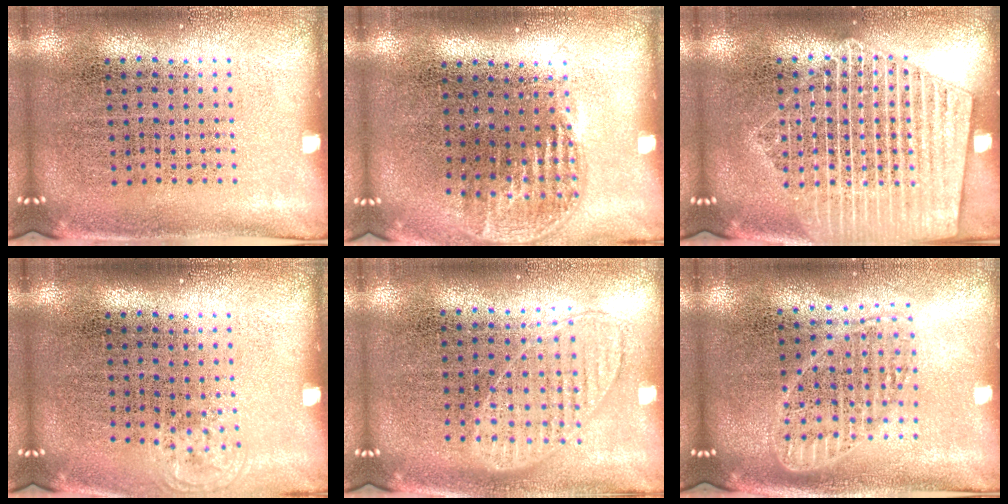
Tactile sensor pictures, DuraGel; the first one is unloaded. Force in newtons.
{"total": 1.1, "press": 1.0, "slide": 0.6}
{"total": 4.0, "press": 3.9, "slide": 0.4}
{"total": 0.6, "press": 0.5, "slide": 0.3}
{"total": 0.9, "press": 0.9, "slide": 0.2}
{"total": 1.8, "press": 1.6, "slide": 0.9}